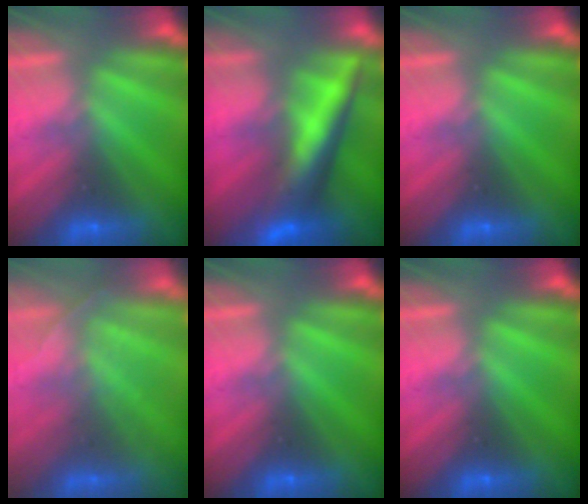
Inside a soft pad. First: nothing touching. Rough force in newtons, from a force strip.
{"total": 5.8}
{"total": 0.0}
{"total": 1.7}
{"total": 0.0}
{"total": 0.0}